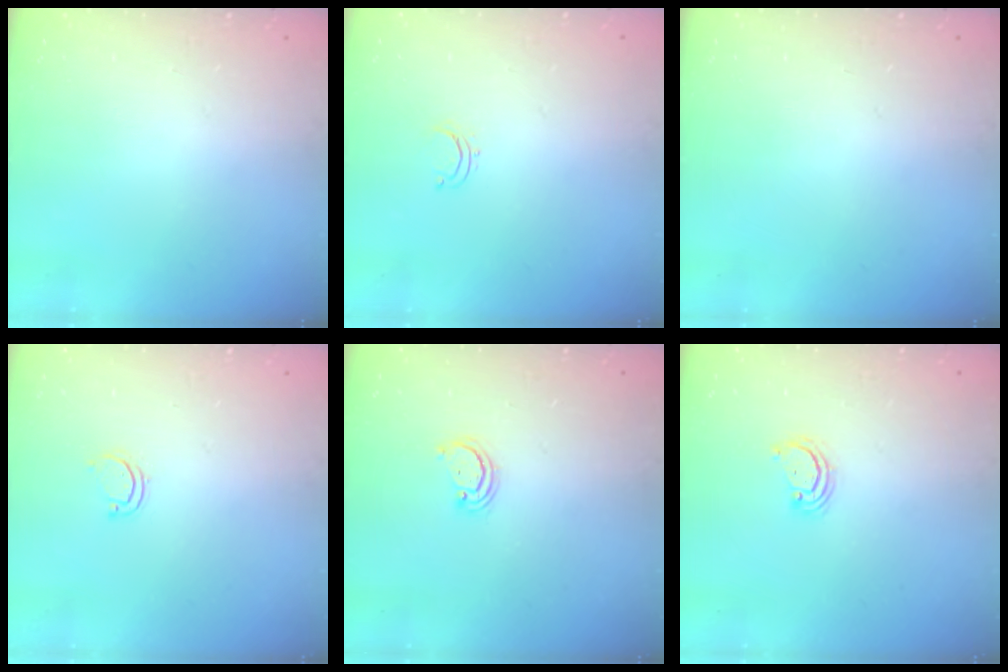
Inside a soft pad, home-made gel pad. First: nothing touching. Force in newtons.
{"total": 2.8, "press": 2.8, "slide": 0.2}
{"total": 0.0}
{"total": 4.1, "press": 4.1, "slide": 0.3}
{"total": 2.6, "press": 2.6, "slide": 0.3}
{"total": 3.3, "press": 3.3, "slide": 0.4}